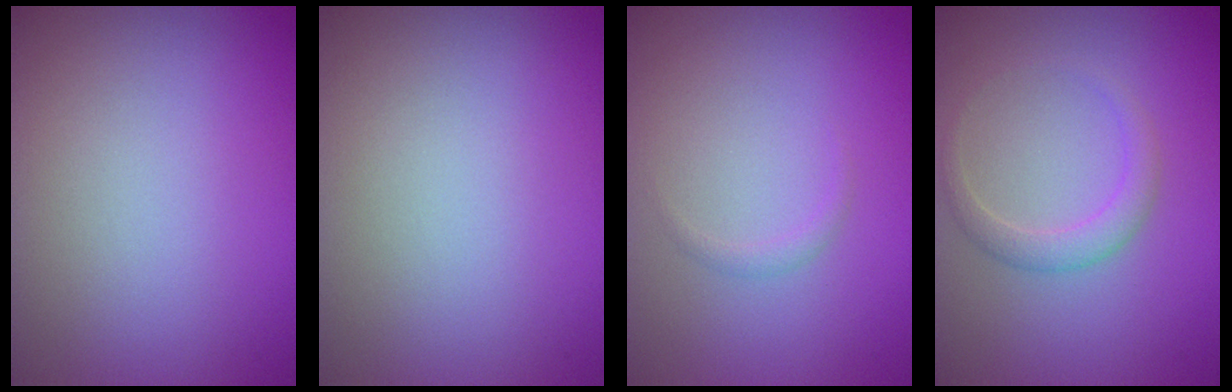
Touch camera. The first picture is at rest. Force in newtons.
{"total": 0.0}
{"total": 0.6, "press": 0.6, "slide": 0.0}
{"total": 1.9, "press": 1.9, "slide": 0.0}